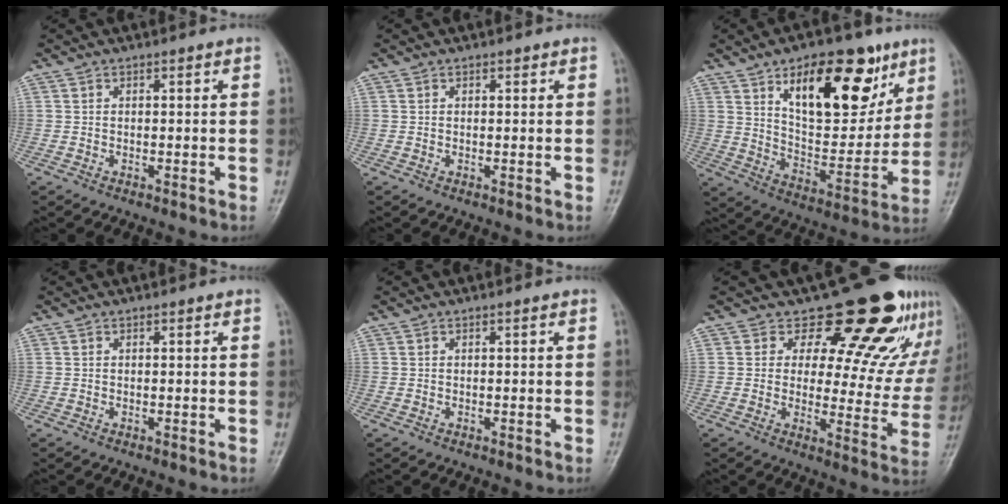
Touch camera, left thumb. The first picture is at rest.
{"total": 0.6, "force": [0.4, 0.4, 0.2], "torque": [0.002, -0.003, 0.003]}
{"total": 21.8, "force": [11.0, 10.6, 15.5], "torque": [-0.174, -0.051, 0.179]}
{"total": 0.0}
{"total": 0.0}
{"total": 17.6, "force": [13.6, 8.3, 7.6], "torque": [-0.028, -0.092, 0.152]}